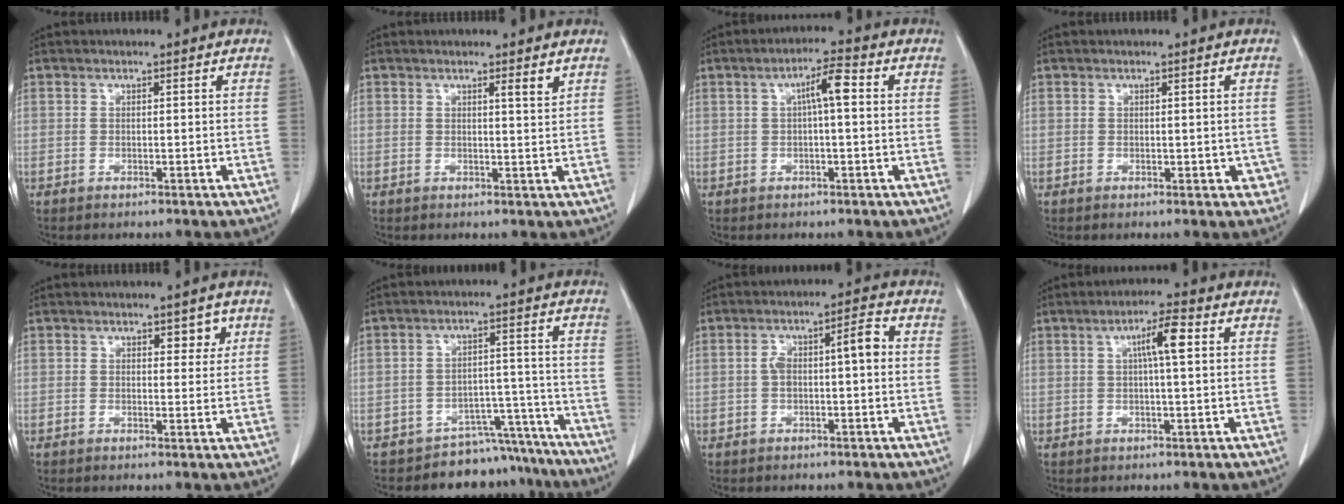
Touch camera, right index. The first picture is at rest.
{"total": 1.9, "force": [1.3, -0.1, 1.4], "torque": [-0.019, -0.006, 0.018]}
{"total": 4.7, "force": [0.8, 0.6, 4.6], "torque": [-0.076, 0.014, 0.009]}
{"total": 2.3, "force": [-0.3, 1.4, 1.8], "torque": [-0.010, 0.005, 0.001]}
{"total": 2.7, "force": [1.4, 1.5, 1.8], "torque": [-0.013, 0.001, 0.019]}
{"total": 8.9, "force": [-7.9, 4.0, -0.6], "torque": [0.043, 0.066, -0.106]}
{"total": 5.7, "force": [0.3, 1.5, 5.5], "torque": [-0.101, 0.030, 0.004]}
{"total": 5.1, "force": [1.4, 0.3, 4.9], "torque": [-0.084, 0.008, 0.020]}